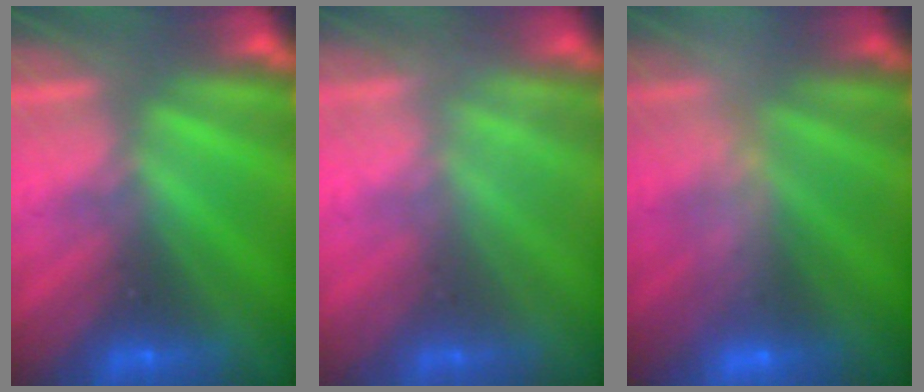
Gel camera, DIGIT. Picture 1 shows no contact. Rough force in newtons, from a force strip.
{"total": 2.7}
{"total": 2.5}